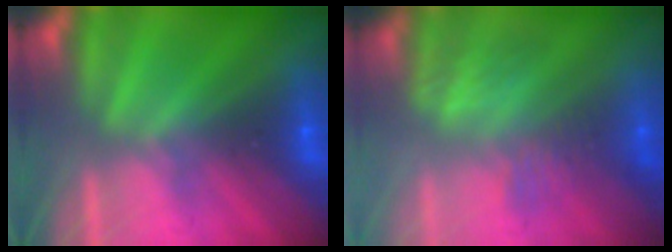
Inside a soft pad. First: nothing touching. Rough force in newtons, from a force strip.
{"total": 2.8}